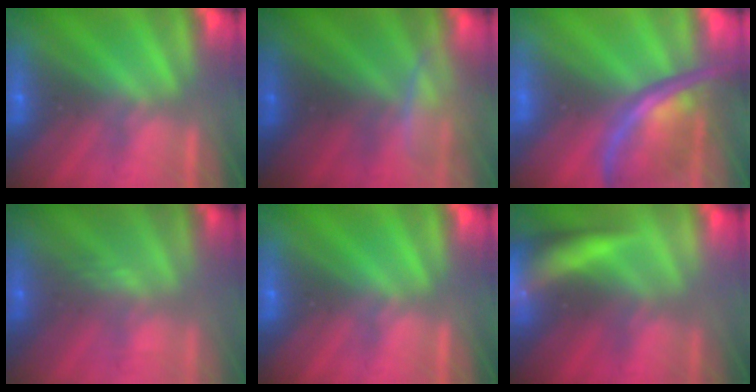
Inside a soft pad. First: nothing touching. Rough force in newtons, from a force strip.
{"total": 2.4}
{"total": 2.6}
{"total": 2.8}
{"total": 0.0}
{"total": 7.0}